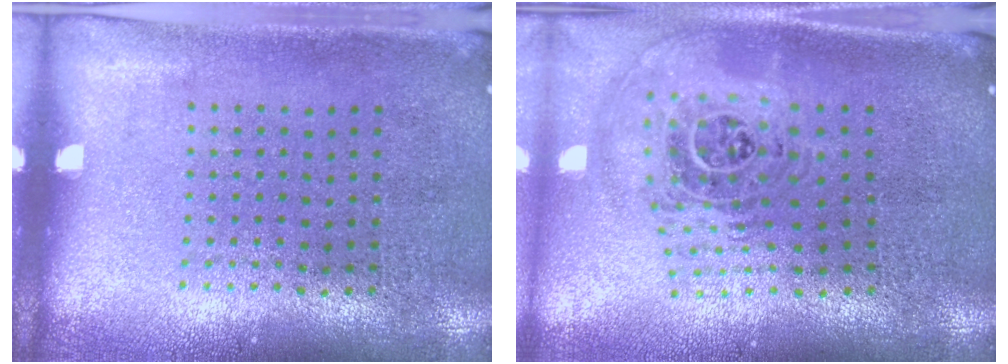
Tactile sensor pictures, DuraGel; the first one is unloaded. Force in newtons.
{"total": 1.7, "press": 1.4, "slide": 0.9}